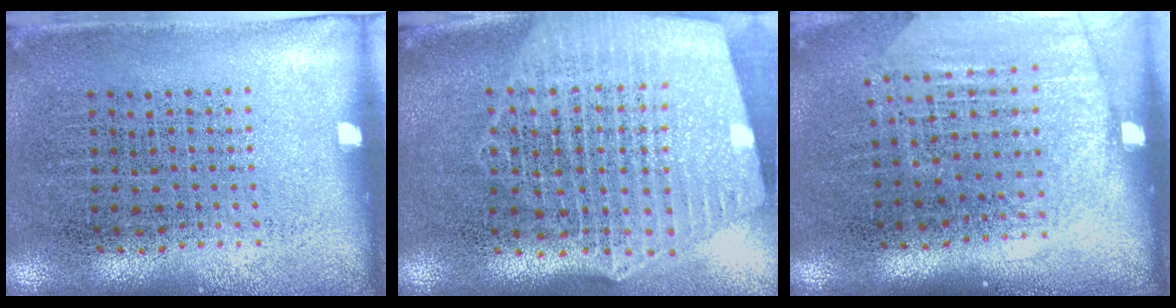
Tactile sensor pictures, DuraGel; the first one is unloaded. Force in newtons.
{"total": 2.8, "press": 2.4, "slide": 1.4}
{"total": 1.8, "press": 1.6, "slide": 0.7}